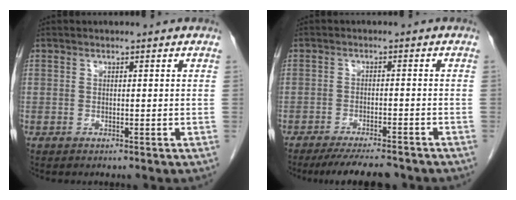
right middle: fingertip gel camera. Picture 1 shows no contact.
{"total": 8.7, "force": [-7.7, 1.3, 3.8], "torque": [-0.050, -0.012, -0.114]}